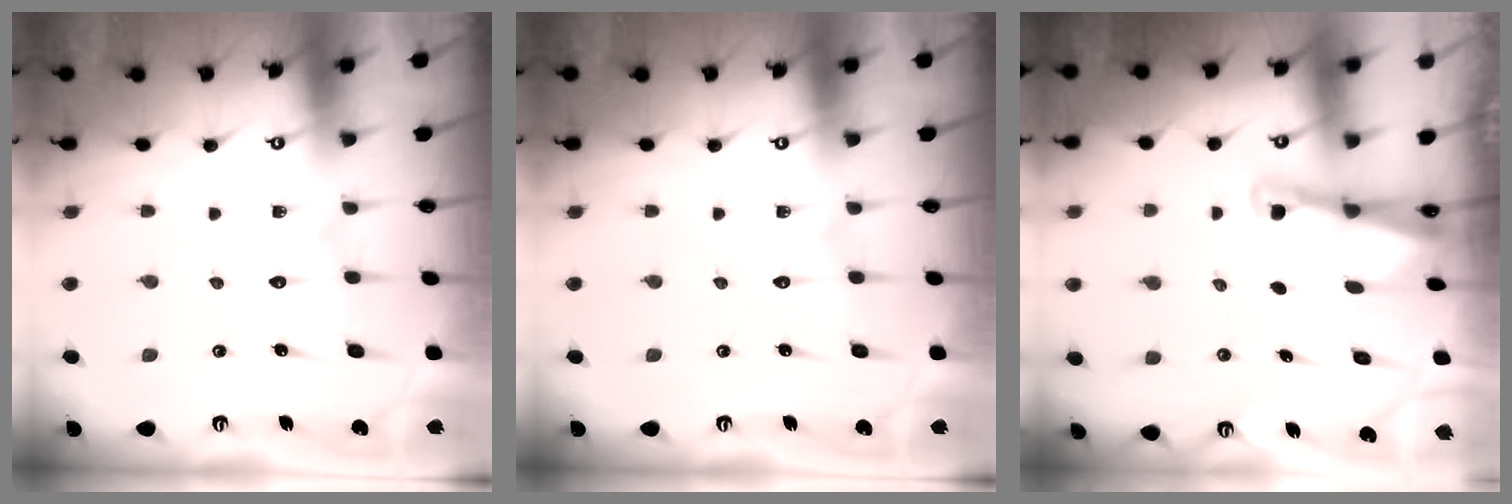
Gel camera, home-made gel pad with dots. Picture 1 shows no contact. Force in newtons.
{"total": 0.0}
{"total": 2.1, "press": 2.1, "slide": 0.3}